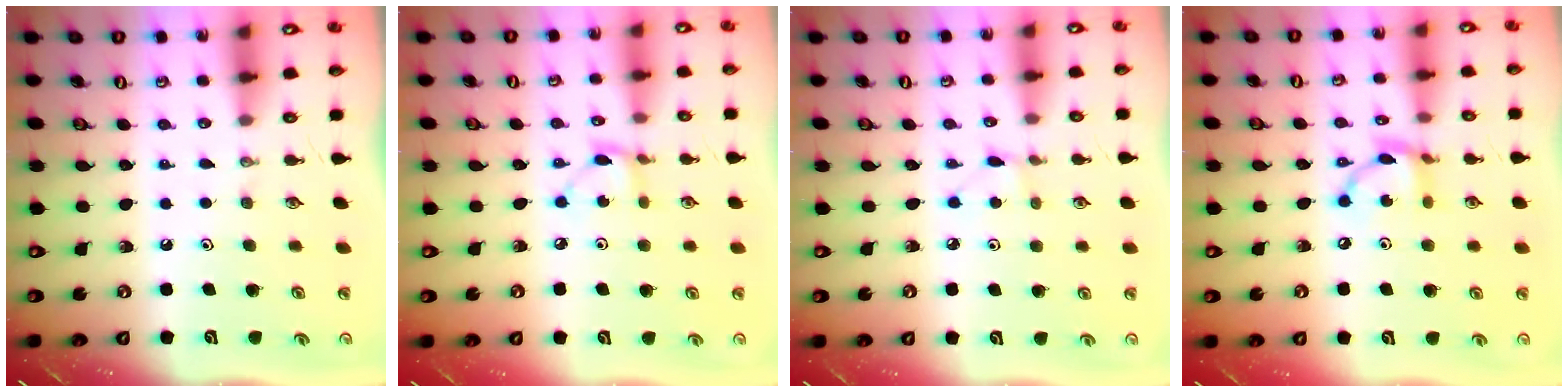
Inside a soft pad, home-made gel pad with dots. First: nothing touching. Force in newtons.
{"total": 2.8, "press": 2.8, "slide": 0.2}
{"total": 2.4, "press": 2.4, "slide": 0.3}
{"total": 9.4, "press": 9.4, "slide": 0.4}